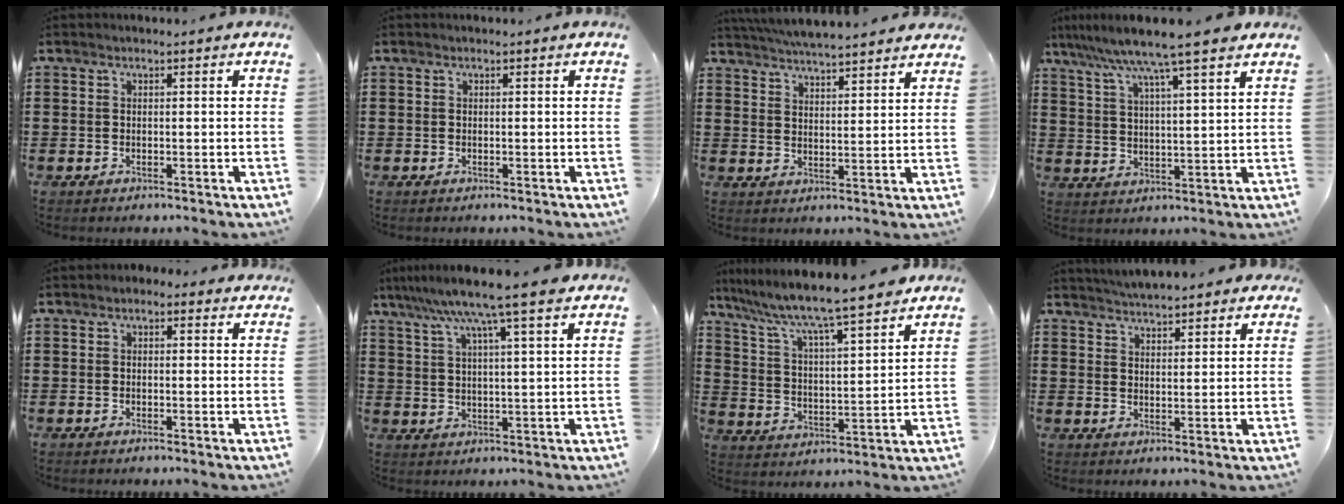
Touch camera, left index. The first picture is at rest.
{"total": 0.0}
{"total": 5.1, "force": [5.0, 0.0, 1.1], "torque": [-0.040, -0.023, 0.089]}
{"total": 8.2, "force": [6.9, -0.7, 4.5], "torque": [-0.109, -0.031, 0.117]}
{"total": 1.0, "force": [0.1, 0.8, 0.6], "torque": [-0.014, 0.006, 0.000]}
{"total": 9.0, "force": [6.9, -0.4, 5.9], "torque": [-0.133, -0.019, 0.116]}
{"total": 7.3, "force": [6.7, -0.3, 2.9], "torque": [-0.086, -0.049, 0.107]}
{"total": 3.9, "force": [3.9, 0.1, 0.5], "torque": [-0.021, -0.010, 0.071]}